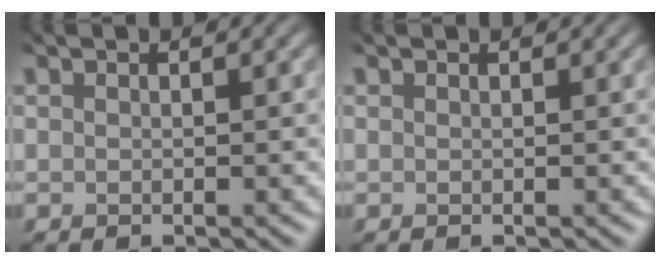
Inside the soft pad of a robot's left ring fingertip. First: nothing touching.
{"total": 0.0}